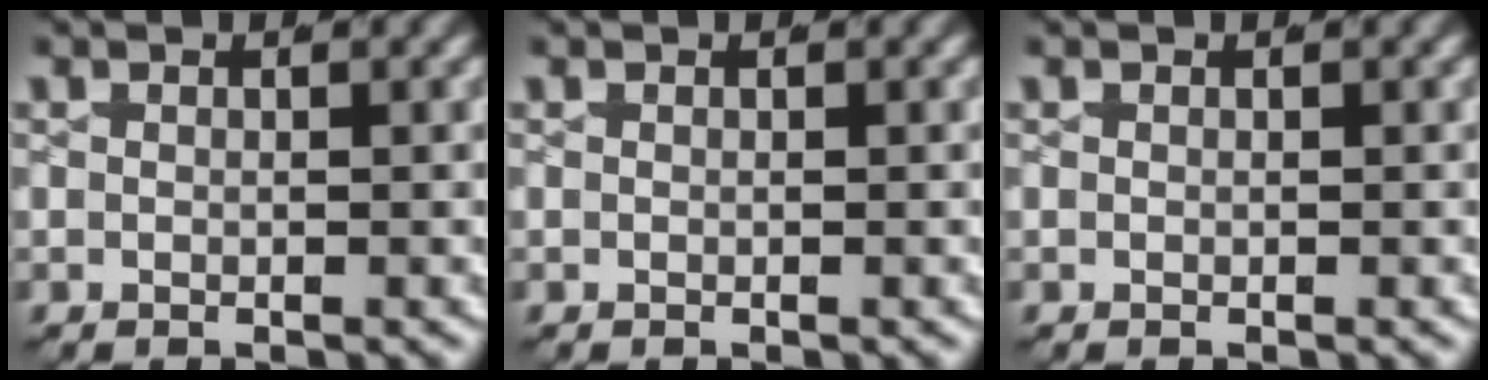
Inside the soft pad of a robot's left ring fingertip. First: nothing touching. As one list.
[{"total": 0.0}, {"total": 0.0}]